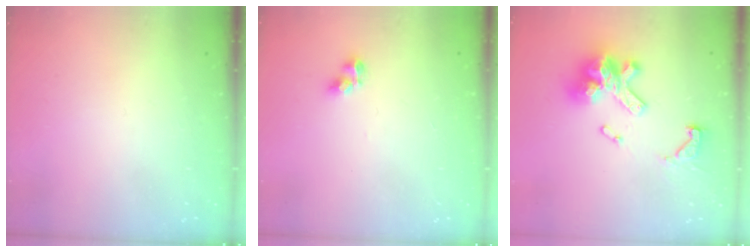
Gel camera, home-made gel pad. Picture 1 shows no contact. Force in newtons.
{"total": 5.4, "press": 5.3, "slide": 0.6}
{"total": 15.0, "press": 15.0, "slide": 0.8}